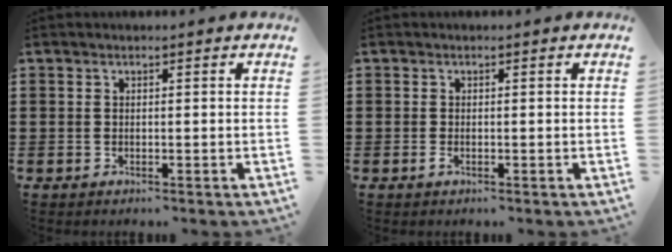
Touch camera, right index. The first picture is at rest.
{"total": 0.8, "force": [-0.4, 0.2, 0.6], "torque": [-0.021, -0.009, -0.009]}